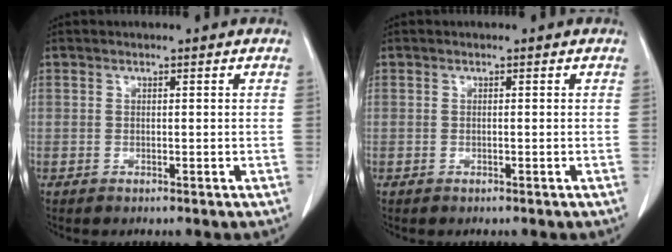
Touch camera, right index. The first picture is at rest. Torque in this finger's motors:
{"motor_torque": [0.05, 0.01, -0.03, 0.01]}